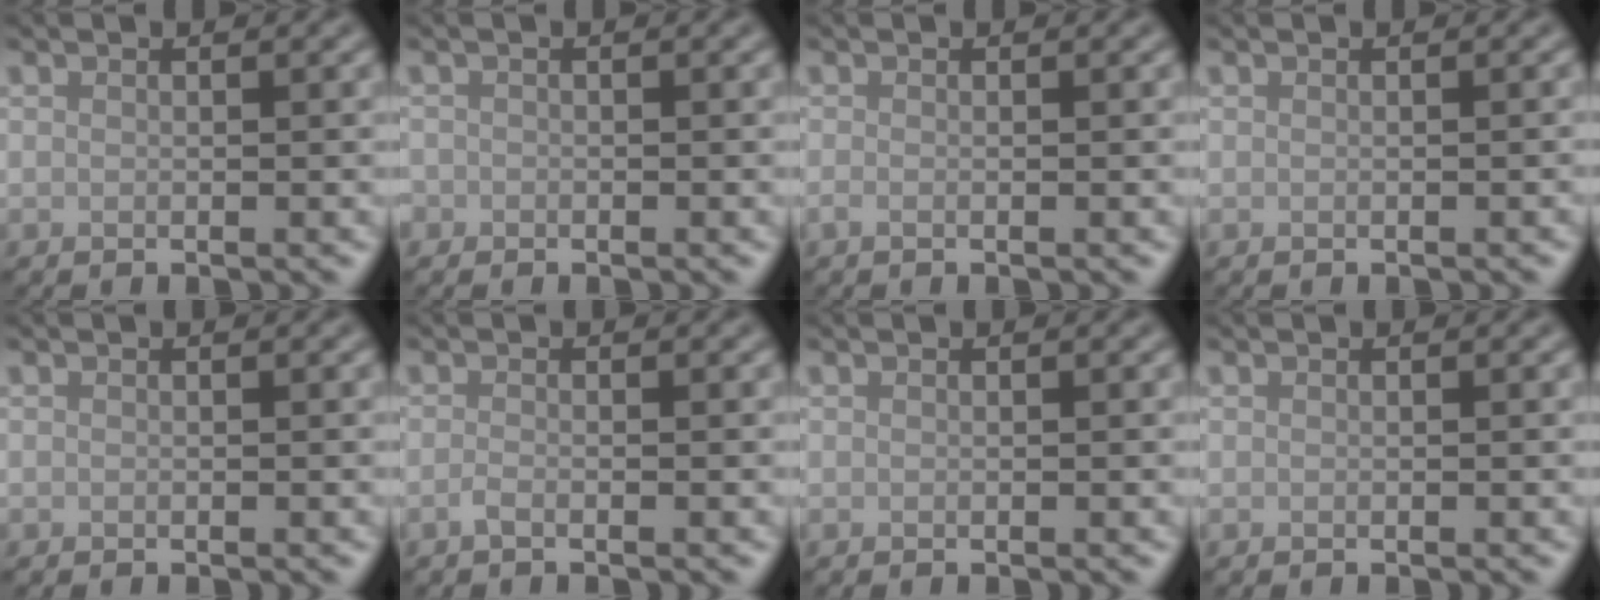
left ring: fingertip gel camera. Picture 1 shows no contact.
{"total": 0.7, "force": [-0.2, 0.7, -0.1], "torque": [0.009, -0.006, -0.007]}
{"total": 0.6, "force": [-0.3, 0.2, 0.5], "torque": [-0.011, -0.004, -0.007]}
{"total": 0.0}
{"total": 0.0}
{"total": 0.9, "force": [-0.5, 0.2, 0.6], "torque": [-0.014, -0.001, -0.012]}
{"total": 0.0}
{"total": 0.0}